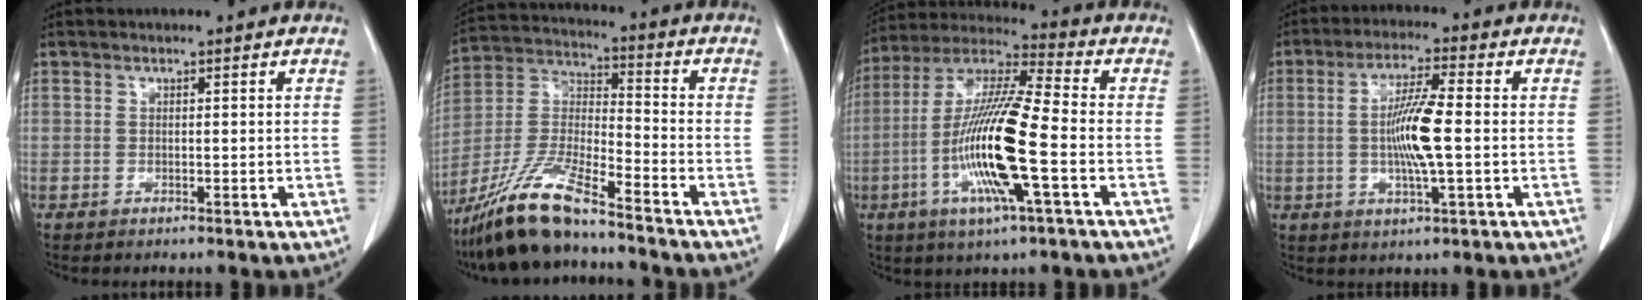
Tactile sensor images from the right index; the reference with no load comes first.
{"total": 14.1, "force": [-11.0, 1.7, 8.7], "torque": [-0.182, -0.014, -0.204]}
{"total": 16.7, "force": [-4.2, 1.0, 16.1], "torque": [-0.329, -0.012, -0.084]}
{"total": 8.6, "force": [-0.5, 0.5, 8.6], "torque": [-0.163, -0.003, -0.013]}